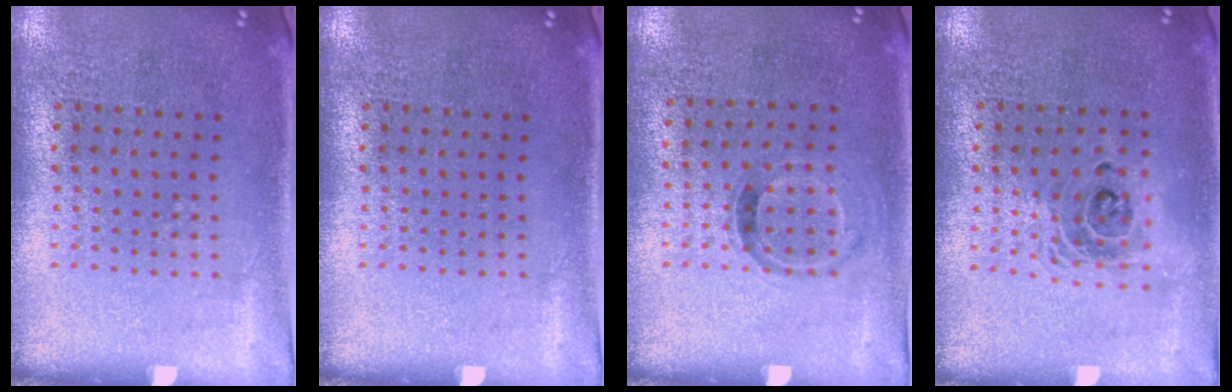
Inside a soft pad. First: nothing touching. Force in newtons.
{"total": 0.0}
{"total": 0.9, "press": 0.7, "slide": 0.6}
{"total": 1.5, "press": 1.2, "slide": 0.8}